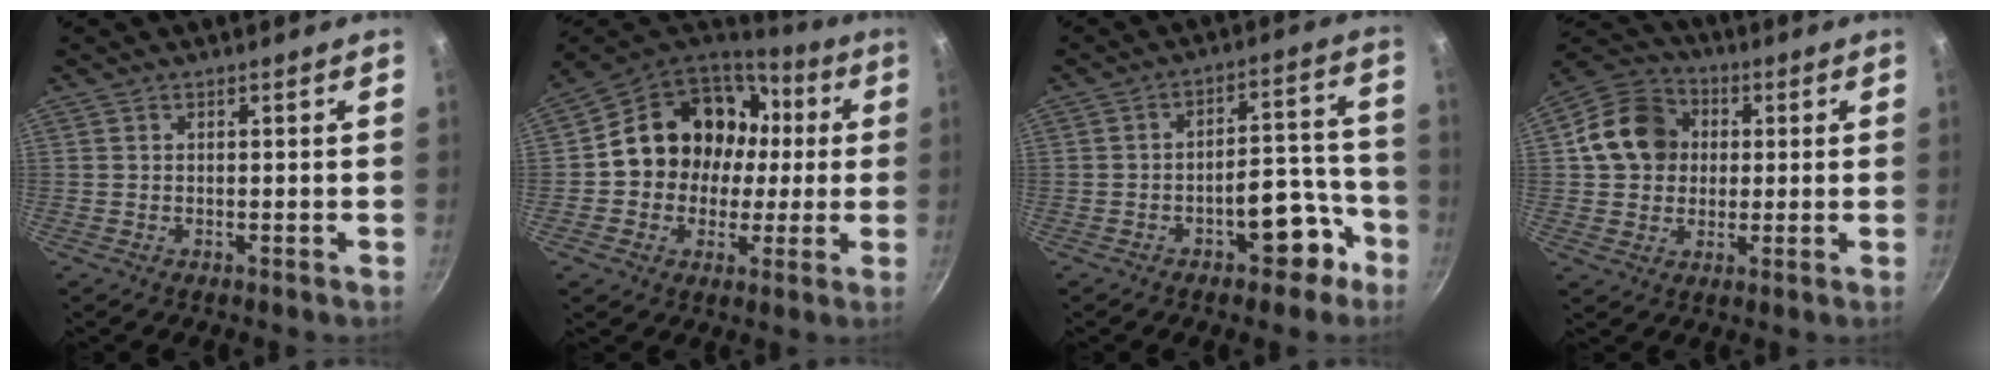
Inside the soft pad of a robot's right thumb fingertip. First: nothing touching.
{"total": 19.0, "force": [2.1, 16.0, 10.0], "torque": [-0.136, 0.043, 0.033]}
{"total": 10.3, "force": [-5.3, 5.4, 7.1], "torque": [-0.044, 0.071, -0.060]}
{"total": 12.6, "force": [1.8, 10.7, 6.3], "torque": [-0.084, 0.020, 0.017]}